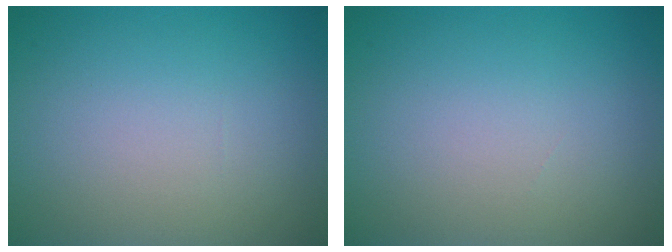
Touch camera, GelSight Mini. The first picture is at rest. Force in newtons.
{"total": 0.0}